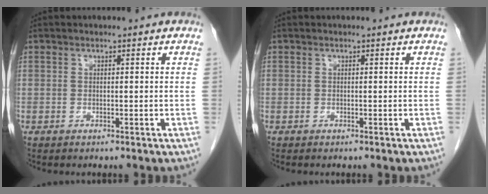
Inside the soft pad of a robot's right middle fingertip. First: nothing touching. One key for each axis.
{"total": 0.0}